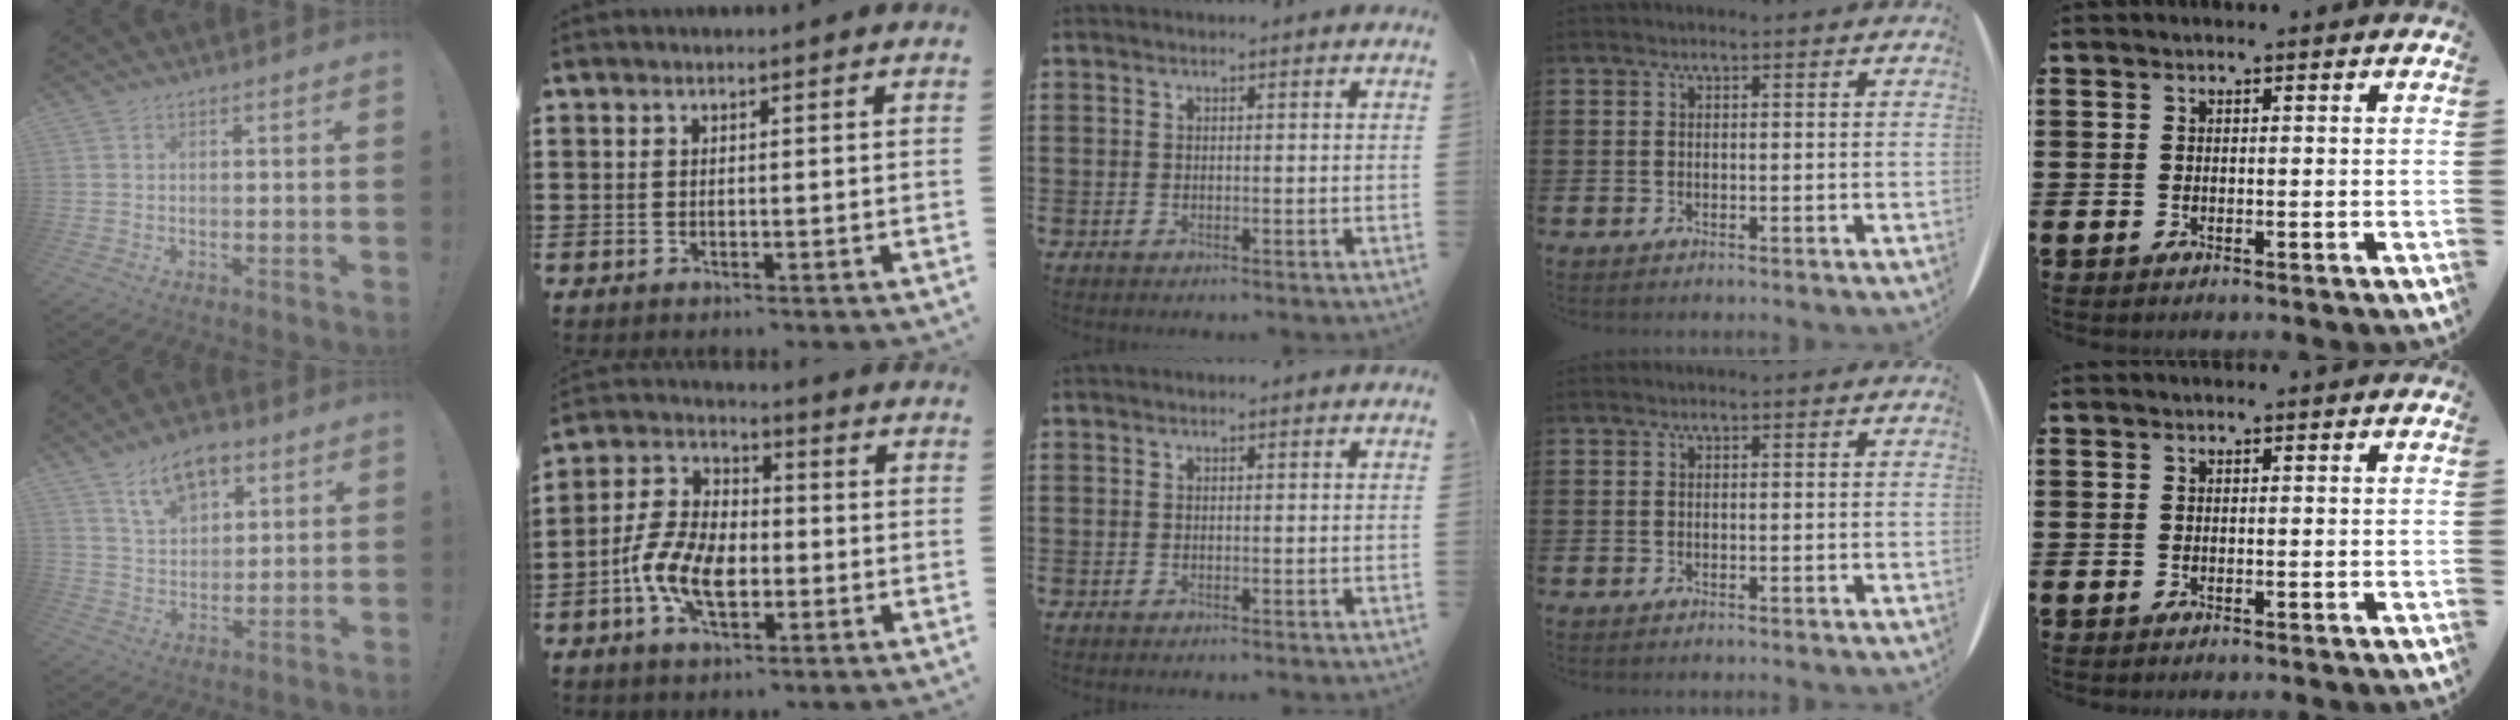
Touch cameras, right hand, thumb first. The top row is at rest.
{"thumb": {"total": 11.3, "force": [6.9, 6.6, 5.9], "torque": [-0.093, -0.028, 0.129]}, "index": {"total": 8.7, "force": [-2.8, 5.0, 6.6], "torque": [-0.163, 0.000, -0.059]}}